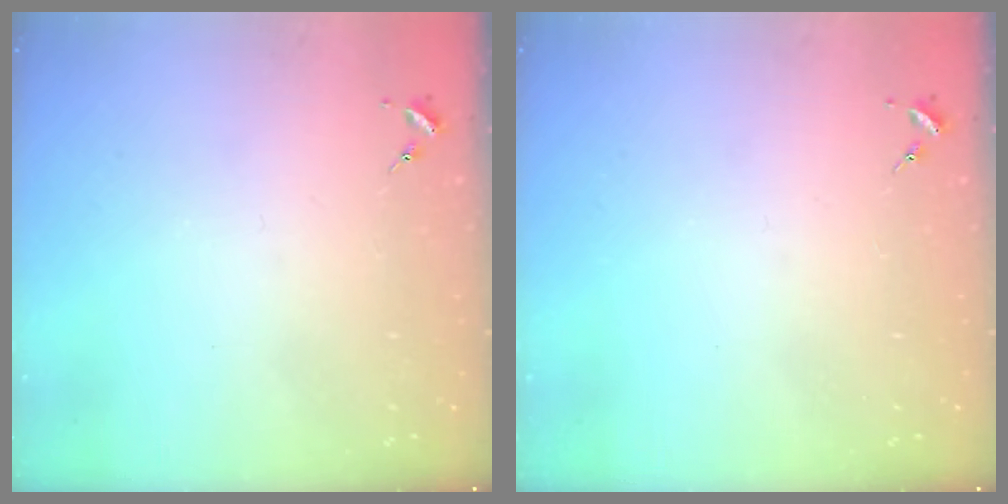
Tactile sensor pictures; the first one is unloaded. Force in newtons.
{"total": 0.0}